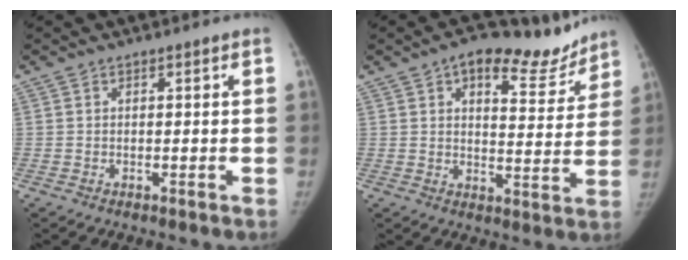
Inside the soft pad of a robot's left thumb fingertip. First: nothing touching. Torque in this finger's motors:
{"motor_torque": [0.06, 0.04, 0.69, -0.43, 0.04]}